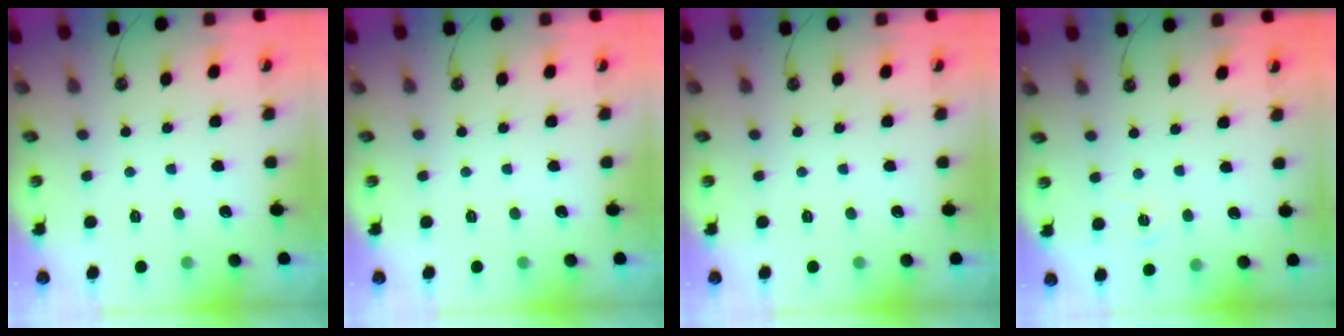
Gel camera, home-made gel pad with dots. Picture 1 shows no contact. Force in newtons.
{"total": 0.0}
{"total": 0.0}
{"total": 4.3, "press": 4.3, "slide": 0.4}